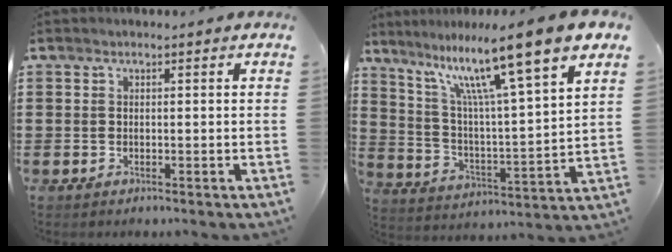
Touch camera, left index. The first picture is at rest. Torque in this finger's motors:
{"motor_torque": [2.14, 0.00, 0.91, 0.21]}